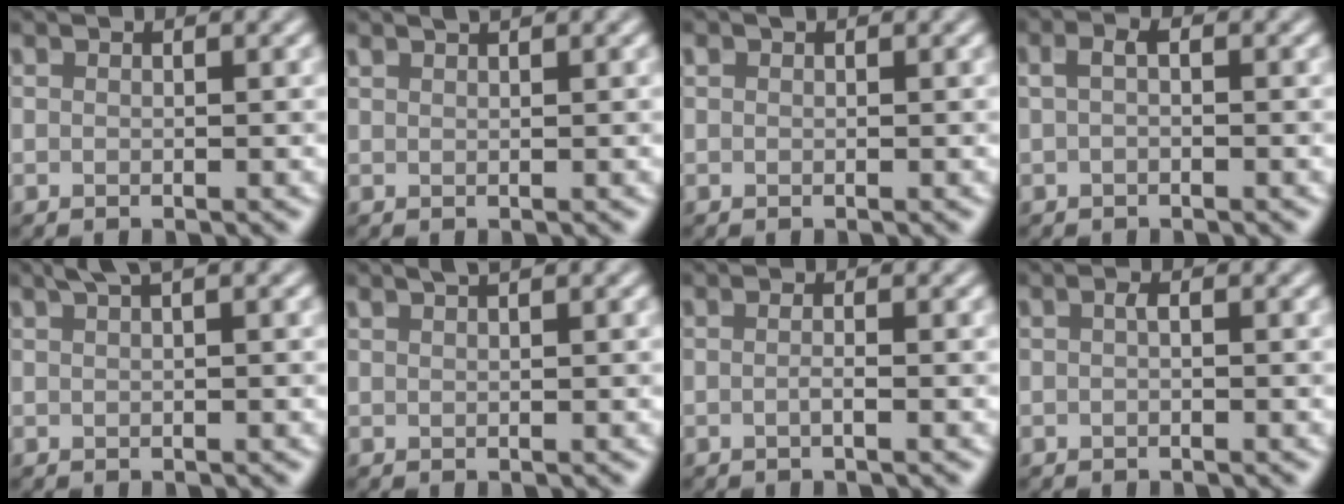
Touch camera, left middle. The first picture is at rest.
{"total": 1.1, "force": [0.9, 0.2, 0.5], "torque": [-0.005, 0.001, 0.012]}
{"total": 0.5, "force": [0.3, 0.4, 0.2], "torque": [0.002, 0.000, 0.003]}
{"total": 1.2, "force": [-0.1, 0.4, 1.1], "torque": [-0.025, 0.004, -0.003]}
{"total": 2.1, "force": [1.3, 0.4, 1.6], "torque": [-0.023, 0.008, 0.020]}
{"total": 1.4, "force": [1.1, 0.3, 0.9], "torque": [-0.009, 0.002, 0.012]}
{"total": 0.9, "force": [-0.2, 0.2, 0.9], "torque": [-0.013, -0.003, -0.007]}
{"total": 0.6, "force": [-0.1, 0.1, 0.6], "torque": [-0.012, 0.001, -0.001]}